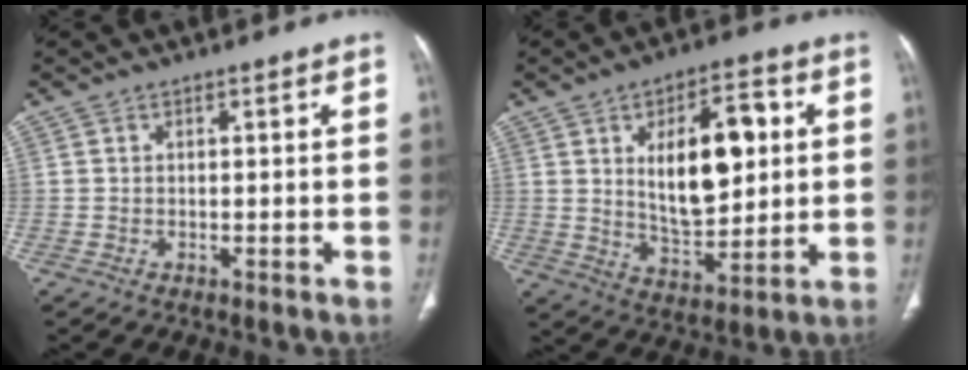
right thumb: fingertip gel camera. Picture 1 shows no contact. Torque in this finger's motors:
{"motor_torque": [-0.75, 1.19, 0.93, 0.93, 0.22]}